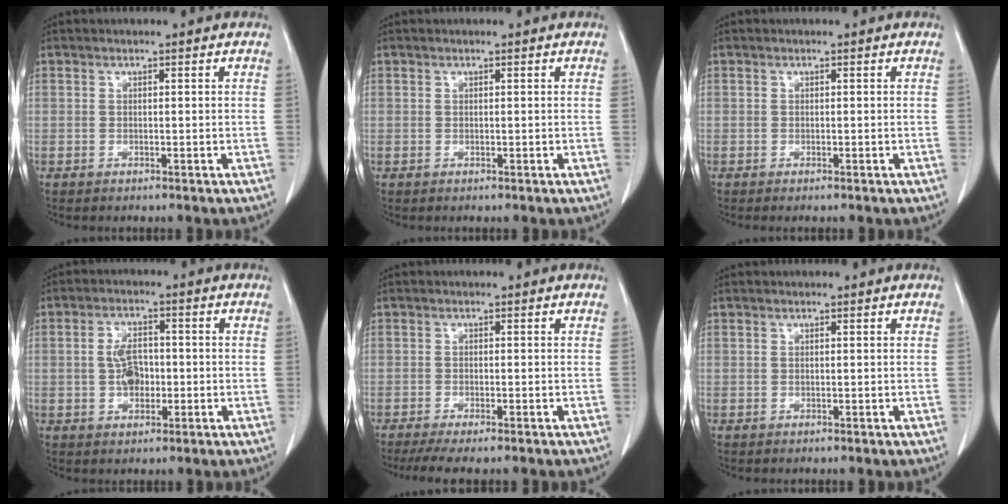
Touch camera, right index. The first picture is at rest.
{"total": 0.0}
{"total": 0.7, "force": [-0.6, 0.0, 0.3], "torque": [-0.009, -0.002, -0.008]}
{"total": 4.8, "force": [-0.6, 2.9, 3.8], "torque": [-0.073, 0.008, -0.012]}
{"total": 6.6, "force": [-5.4, 0.9, 3.7], "torque": [-0.048, -0.013, -0.082]}
{"total": 0.0}